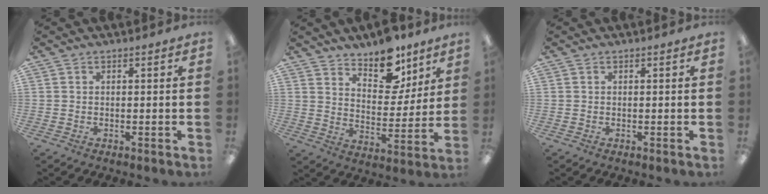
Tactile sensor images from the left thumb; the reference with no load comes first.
{"total": 12.0, "force": [9.7, 5.7, 4.1], "torque": [-0.048, -0.071, 0.175]}
{"total": 0.0}